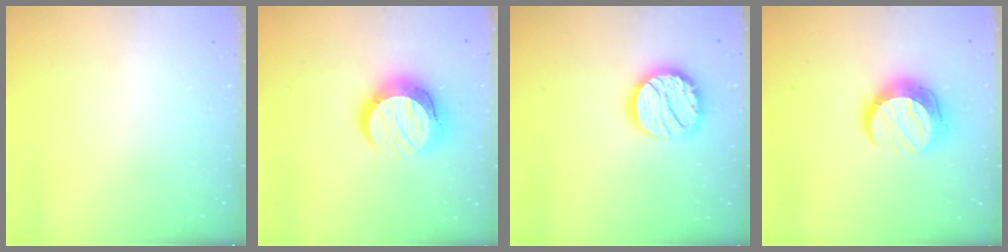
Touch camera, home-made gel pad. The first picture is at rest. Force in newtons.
{"total": 14.1, "press": 14.0, "slide": 1.1}
{"total": 16.6, "press": 16.6, "slide": 1.2}
{"total": 12.4, "press": 12.3, "slide": 1.0}